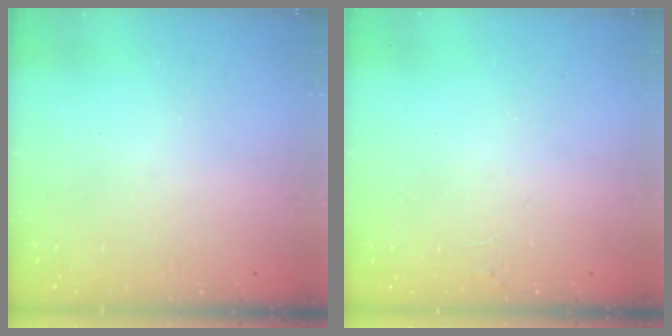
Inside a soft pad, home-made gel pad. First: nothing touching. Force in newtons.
{"total": 1.7, "press": 1.7, "slide": 0.1}